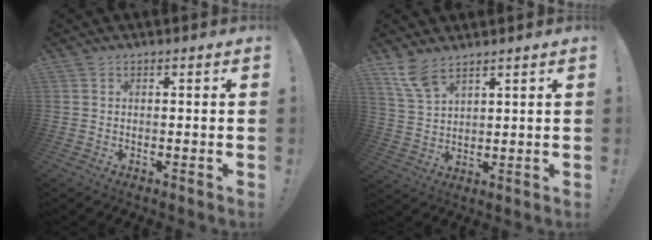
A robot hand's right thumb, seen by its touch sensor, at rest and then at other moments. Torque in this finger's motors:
{"motor_torque": [0.05, 0.06, 0.37, 0.36, 0.01]}